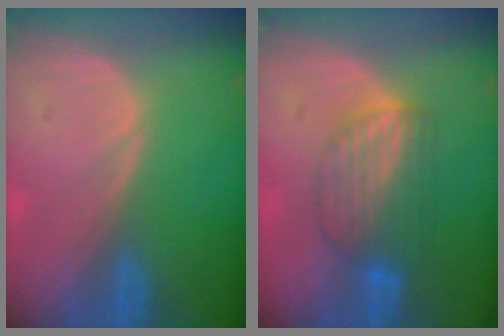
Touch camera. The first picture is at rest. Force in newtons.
{"total": 6.4, "press": 6.4, "slide": 0.2}